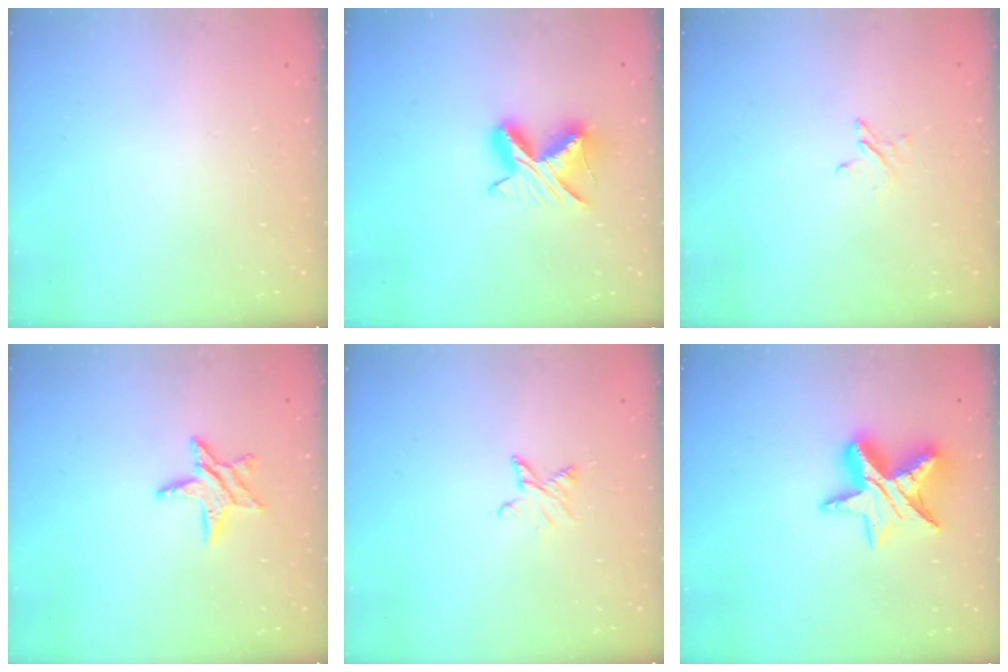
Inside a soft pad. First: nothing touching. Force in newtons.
{"total": 8.9, "press": 8.9, "slide": 0.1}
{"total": 2.4, "press": 2.4, "slide": 0.2}
{"total": 7.1, "press": 7.1, "slide": 0.1}
{"total": 4.5, "press": 4.5, "slide": 0.5}
{"total": 12.1, "press": 12.1, "slide": 1.0}